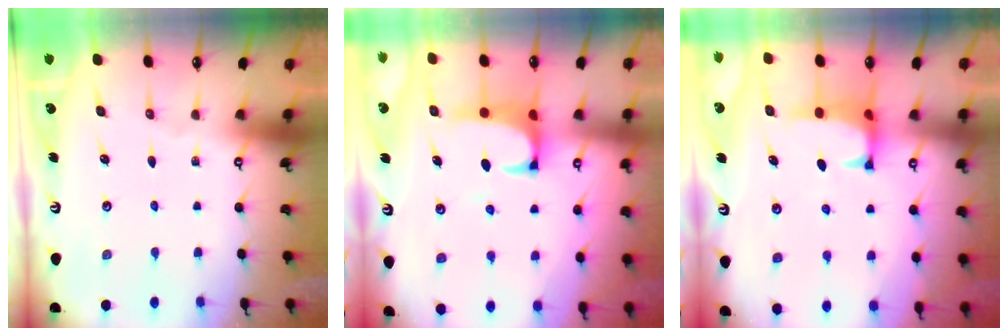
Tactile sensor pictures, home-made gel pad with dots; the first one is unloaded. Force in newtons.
{"total": 1.7, "press": 1.5, "slide": 0.7}
{"total": 1.3, "press": 1.2, "slide": 0.6}